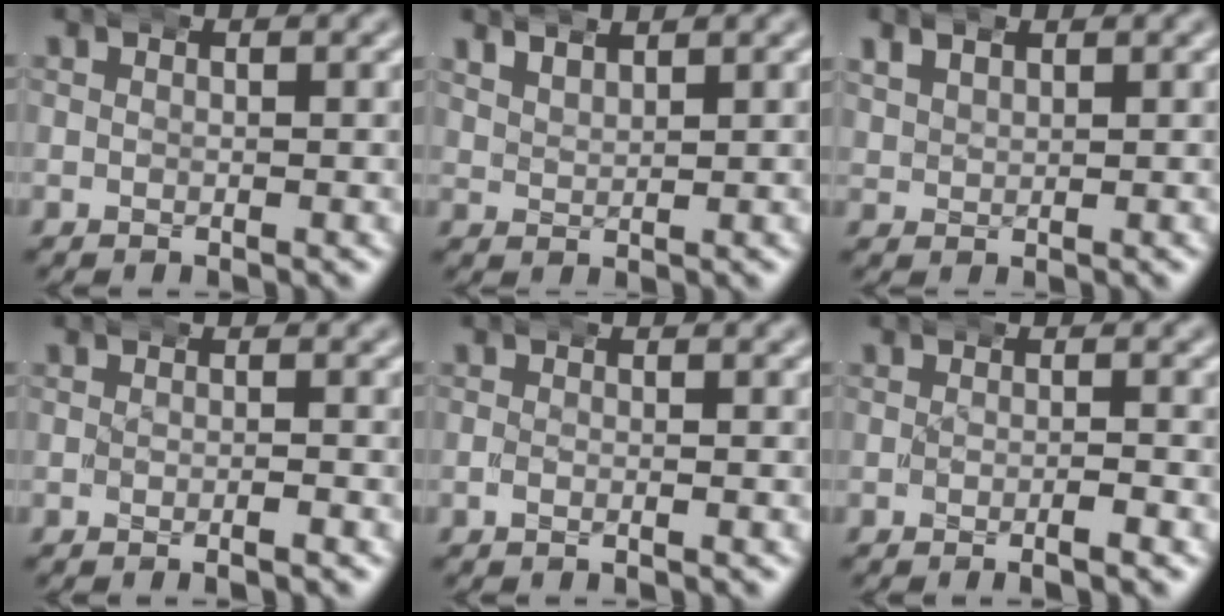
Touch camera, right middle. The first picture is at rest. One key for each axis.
{"total": 2.4, "fx": 1.7, "fy": 1.5, "fz": 0.6, "tx": -0.021, "ty": -0.002, "tz": 0.032}
{"total": 2.0, "fx": 1.3, "fy": 1.4, "fz": 0.7, "tx": -0.020, "ty": 0.000, "tz": 0.028}
{"total": 0.8, "fx": -0.6, "fy": -0.1, "fz": 0.5, "tx": -0.008, "ty": 0.006, "tz": -0.012}
{"total": 0.6, "fx": -0.5, "fy": 0.1, "fz": 0.1, "tx": -0.008, "ty": 0.005, "tz": -0.012}
{"total": 1.1, "fx": -0.8, "fy": -0.1, "fz": 0.8, "tx": -0.014, "ty": 0.006, "tz": -0.016}